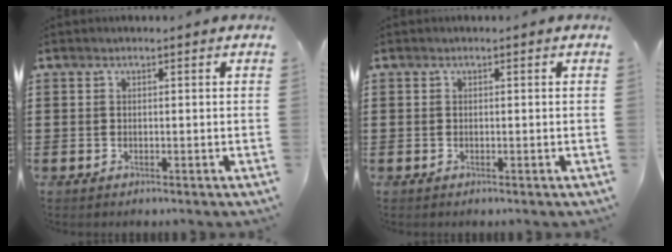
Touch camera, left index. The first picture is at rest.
{"total": 0.0}